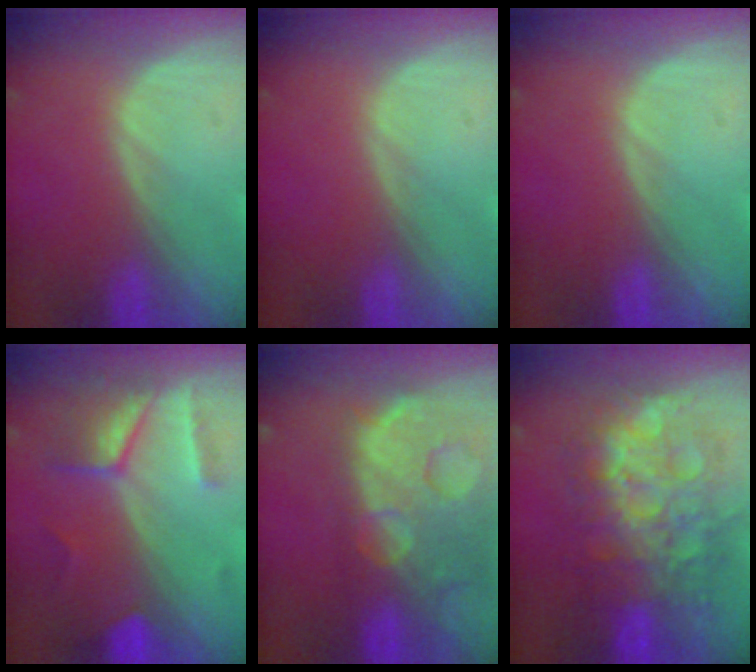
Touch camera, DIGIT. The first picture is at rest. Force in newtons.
{"total": 0.0}
{"total": 0.0}
{"total": 7.5, "press": 6.6, "slide": 3.4}
{"total": 14.2, "press": 11.5, "slide": 8.3}
{"total": 12.2, "press": 12.2, "slide": 1.1}